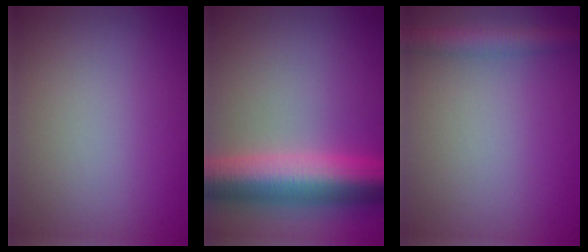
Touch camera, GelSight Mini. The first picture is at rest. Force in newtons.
{"total": 9.5, "press": 9.5, "slide": 0.2}
{"total": 3.0, "press": 3.0, "slide": 0.1}